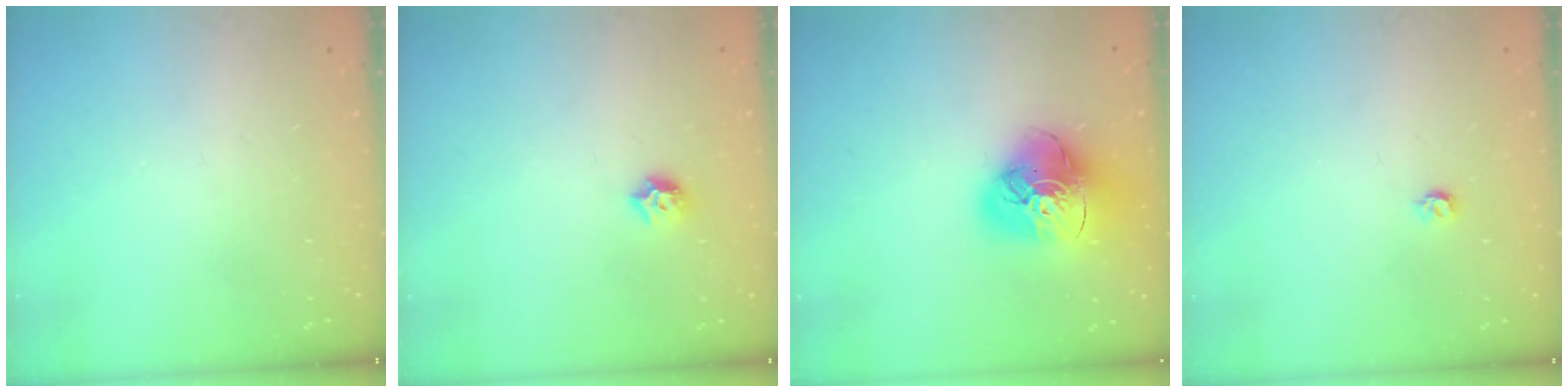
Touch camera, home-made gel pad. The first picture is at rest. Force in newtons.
{"total": 6.2, "press": 6.2, "slide": 0.8}
{"total": 19.0, "press": 18.8, "slide": 2.2}
{"total": 3.2, "press": 3.2, "slide": 0.5}